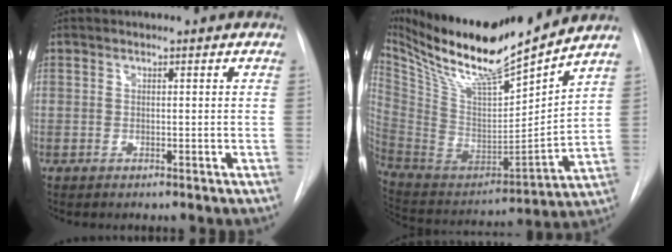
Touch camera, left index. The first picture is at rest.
{"total": 21.7, "force": [18.2, 2.0, 11.7], "torque": [-0.222, -0.014, 0.328]}